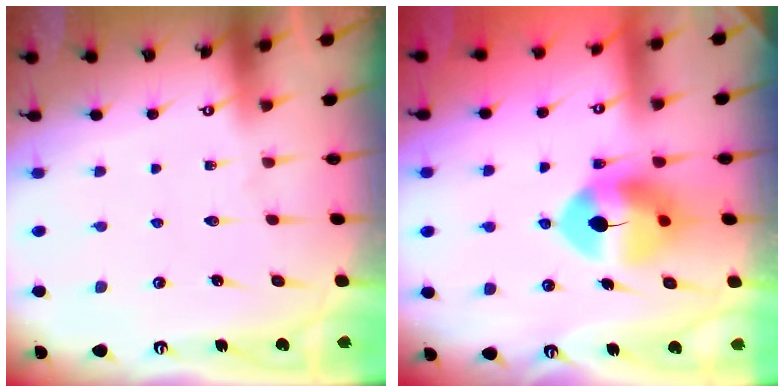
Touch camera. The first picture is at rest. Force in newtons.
{"total": 9.5, "press": 9.3, "slide": 1.8}